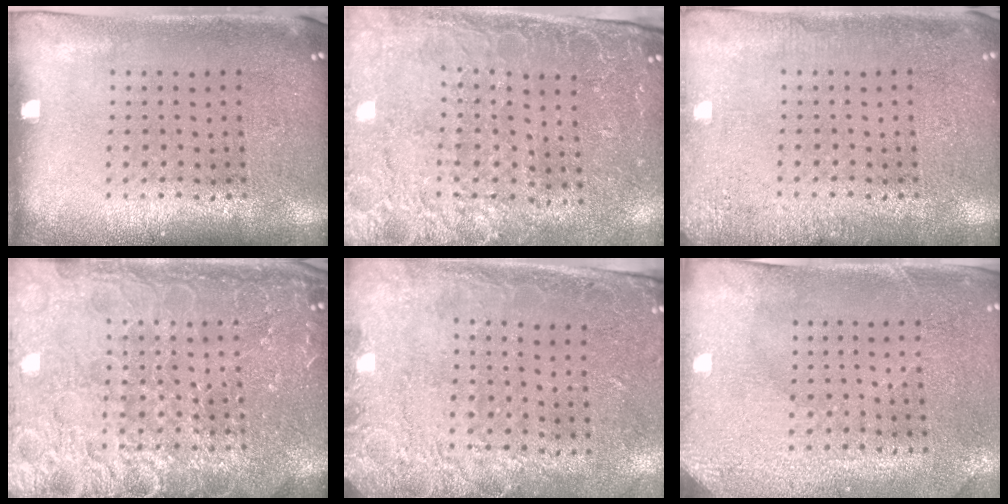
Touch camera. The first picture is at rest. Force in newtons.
{"total": 3.1, "press": 2.9, "slide": 1.1}
{"total": 2.5, "press": 2.4, "slide": 0.5}
{"total": 6.9, "press": 6.8, "slide": 0.9}
{"total": 2.6, "press": 1.9, "slide": 1.8}
{"total": 2.9, "press": 2.7, "slide": 1.1}